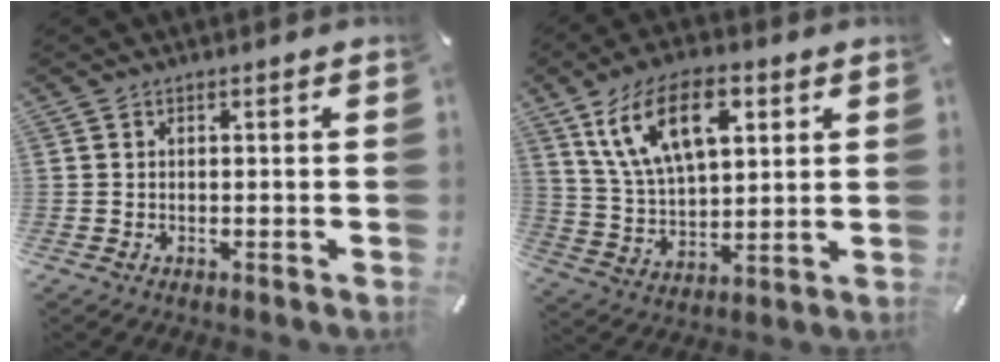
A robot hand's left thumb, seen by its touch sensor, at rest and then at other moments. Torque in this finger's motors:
{"motor_torque": [1.09, 1.10, 1.41, -1.36, 0.27]}